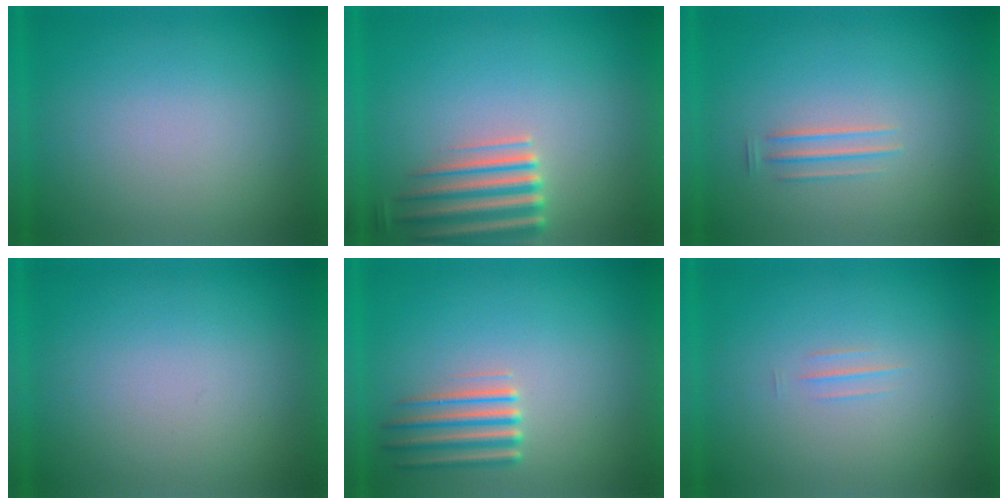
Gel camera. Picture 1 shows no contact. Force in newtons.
{"total": 5.5}
{"total": 1.6}
{"total": 0.0}
{"total": 2.3}
{"total": 1.2}